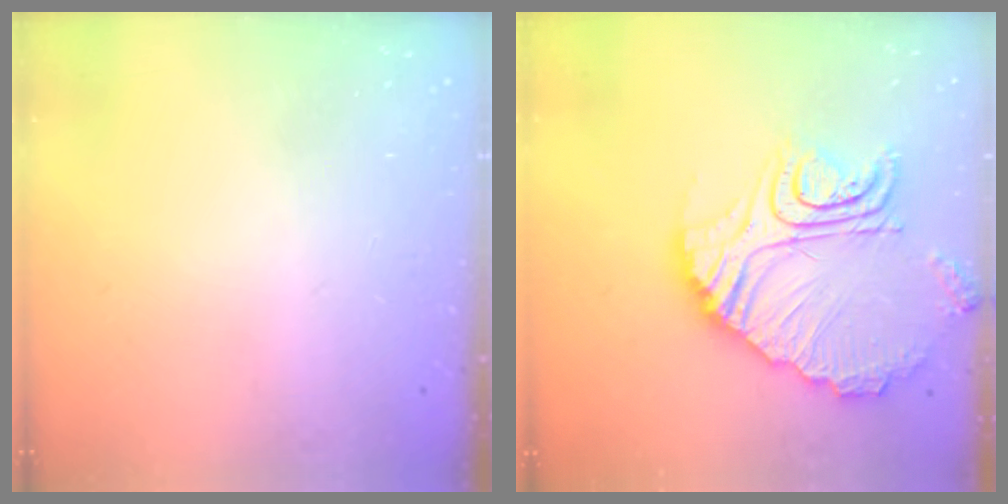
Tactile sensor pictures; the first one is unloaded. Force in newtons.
{"total": 19.1, "press": 19.0, "slide": 1.7}